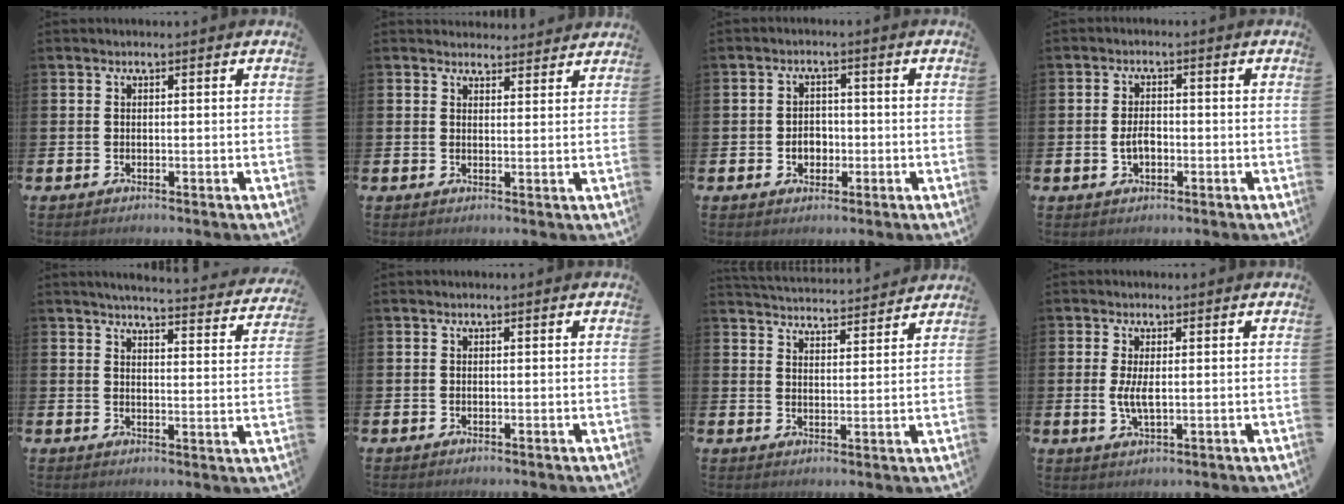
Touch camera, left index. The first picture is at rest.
{"total": 3.0, "force": [2.9, 0.7, -0.2], "torque": [0.008, -0.018, 0.052]}
{"total": 2.9, "force": [-0.7, 2.3, 1.6], "torque": [-0.015, -0.003, -0.020]}
{"total": 2.6, "force": [-0.4, 1.6, 2.1], "torque": [-0.028, 0.000, -0.011]}
{"total": 4.5, "force": [4.4, 0.0, 1.1], "torque": [-0.023, -0.037, 0.071]}
{"total": 0.0}
{"total": 4.7, "force": [4.7, 0.2, 0.0], "torque": [-0.011, -0.037, 0.081]}
{"total": 3.0, "force": [0.3, 1.1, 2.8], "torque": [-0.051, 0.002, 0.003]}